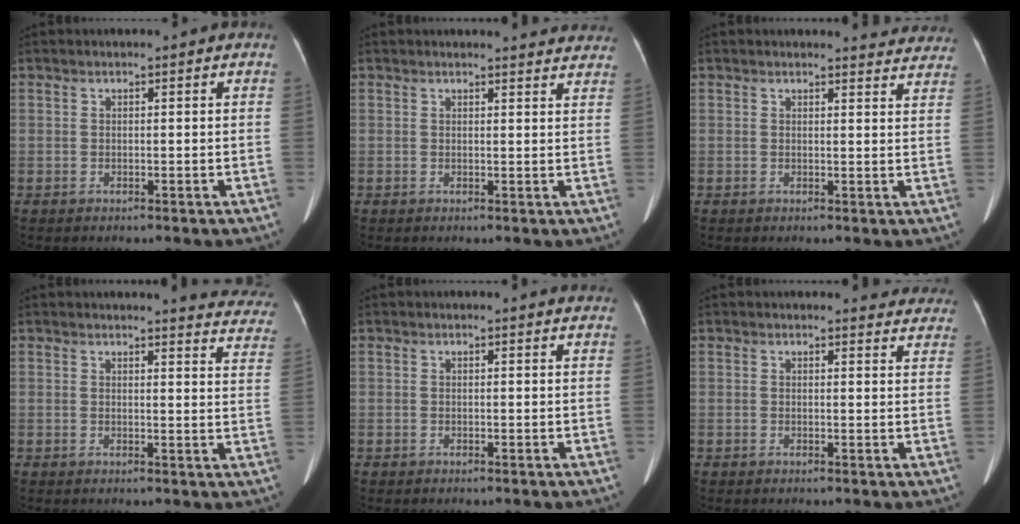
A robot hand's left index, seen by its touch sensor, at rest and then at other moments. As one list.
[{"total": 7.1, "force": [6.9, 0.9, 1.1], "torque": [0.002, -0.009, 0.052]}, {"total": 7.1, "force": [7.0, 1.3, 0.4], "torque": [0.019, -0.019, 0.051]}, {"total": 12.7, "force": [12.4, 1.2, 2.2], "torque": [0.007, -0.089, 0.100]}, {"total": 2.3, "force": [2.3, 0.0, 0.4], "torque": [-0.010, -0.003, 0.014]}, {"total": 8.0, "force": [7.7, 1.7, 0.8], "torque": [0.024, -0.016, 0.054]}]